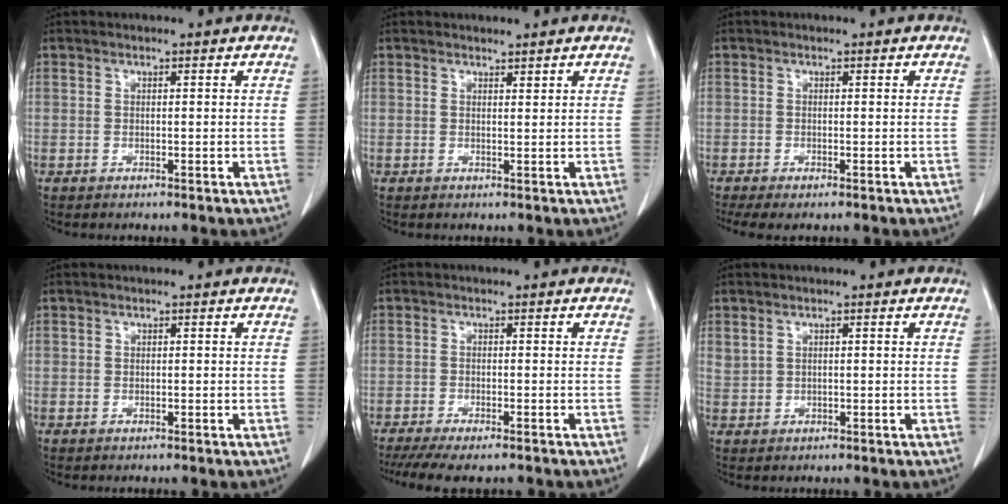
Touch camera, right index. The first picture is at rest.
{"total": 1.2, "force": [1.2, 0.1, 0.1], "torque": [-0.006, 0.004, 0.022]}
{"total": 4.1, "force": [-3.1, 1.0, 2.5], "torque": [-0.034, -0.010, -0.045]}
{"total": 0.0}
{"total": 9.6, "force": [-7.9, 1.9, 5.0], "torque": [-0.069, -0.009, -0.115]}
{"total": 1.3, "force": [0.9, 0.8, 0.4], "torque": [-0.005, 0.004, 0.022]}